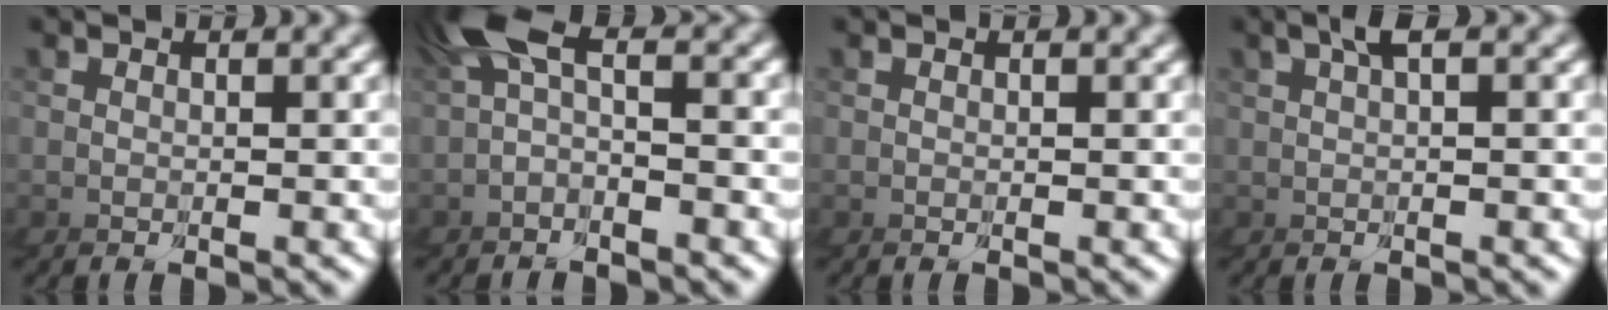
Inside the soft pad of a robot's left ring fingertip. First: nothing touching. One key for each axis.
{"total": 2.2, "fx": -1.6, "fy": 0.5, "fz": 1.5, "tx": -0.068, "ty": -0.002, "tz": -0.019}
{"total": 0.0}
{"total": 1.6, "fx": -0.3, "fy": -1.3, "fz": 0.9, "tx": -0.026, "ty": 0.015, "tz": -0.005}